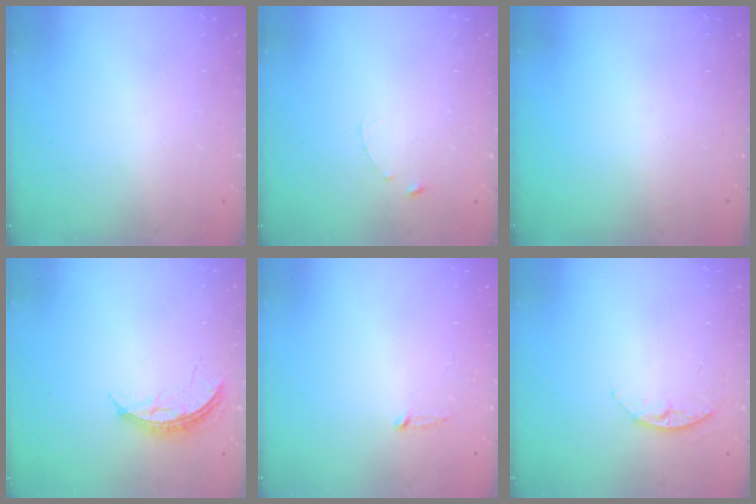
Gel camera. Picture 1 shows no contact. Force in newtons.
{"total": 1.2, "press": 1.1, "slide": 0.2}
{"total": 0.0}
{"total": 5.8, "press": 5.7, "slide": 0.5}
{"total": 2.5, "press": 2.5, "slide": 0.2}
{"total": 6.4, "press": 6.3, "slide": 0.7}